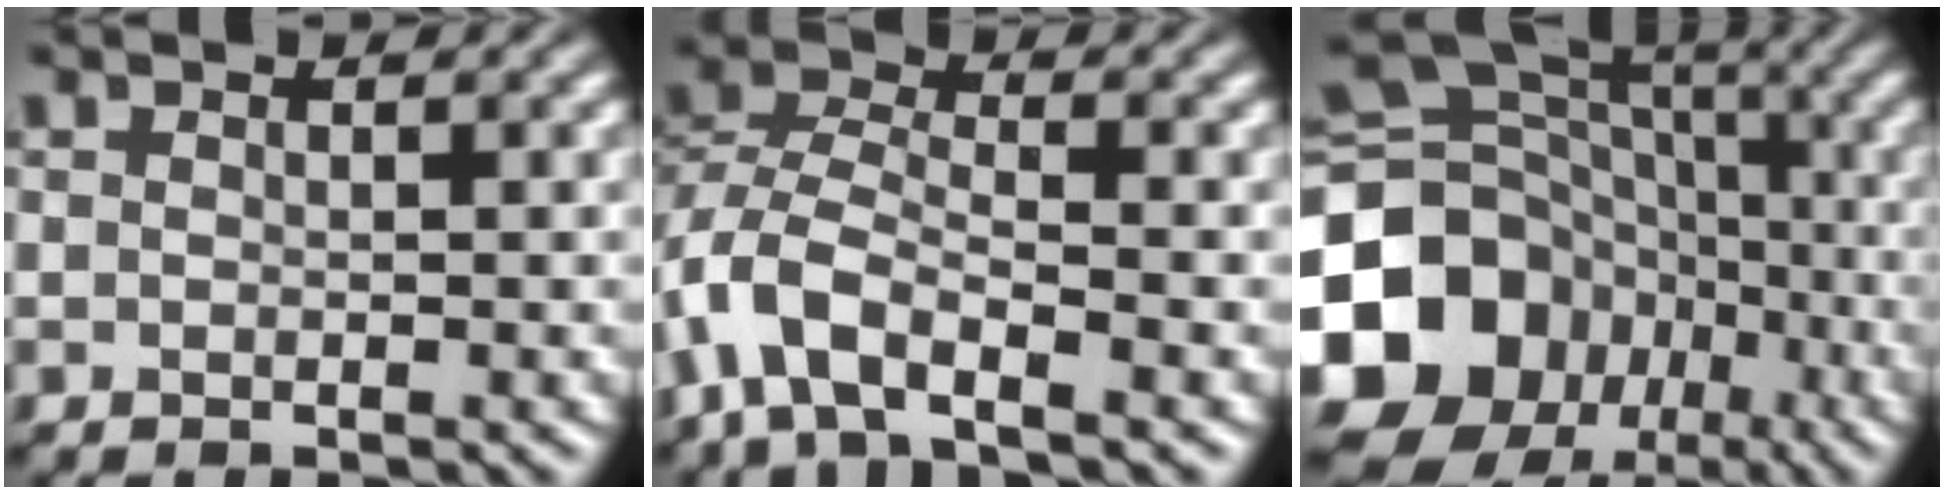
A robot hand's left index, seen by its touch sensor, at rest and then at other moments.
{"total": 5.9, "force": [-3.6, 2.6, 3.9], "torque": [-0.089, 0.005, -0.072]}
{"total": 17.8, "force": [-6.6, 15.1, 6.7], "torque": [-0.174, -0.011, -0.129]}